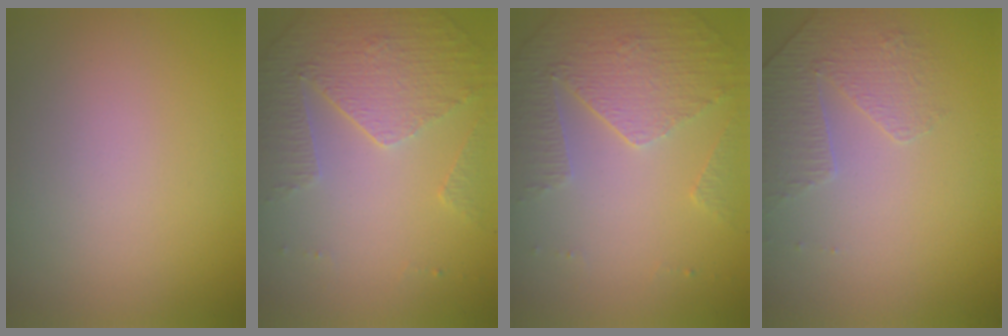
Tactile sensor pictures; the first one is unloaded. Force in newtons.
{"total": 5.0, "press": 3.6, "slide": 3.5}
{"total": 5.0, "press": 3.6, "slide": 3.5}
{"total": 1.8, "press": 1.4, "slide": 1.0}